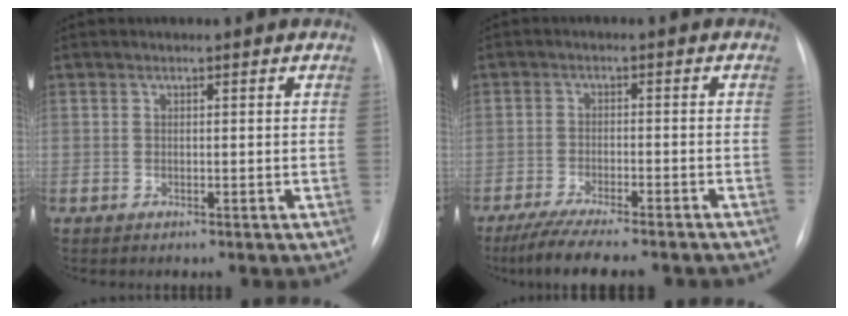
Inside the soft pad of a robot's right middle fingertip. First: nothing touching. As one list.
[{"total": 11.7, "force": [-10.0, 1.2, 6.1], "torque": [-0.088, -0.018, -0.148]}]